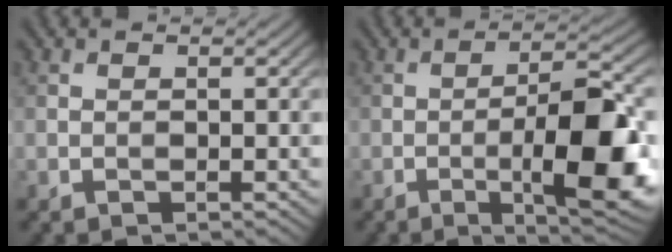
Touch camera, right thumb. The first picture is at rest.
{"total": 11.2, "force": [-3.2, 2.8, 10.4], "torque": [-0.158, 0.000, -0.053]}